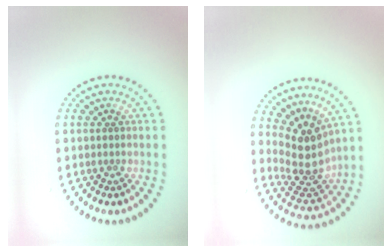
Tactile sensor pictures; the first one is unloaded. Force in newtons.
{"total": 4.1, "press": 3.1, "slide": 2.8}